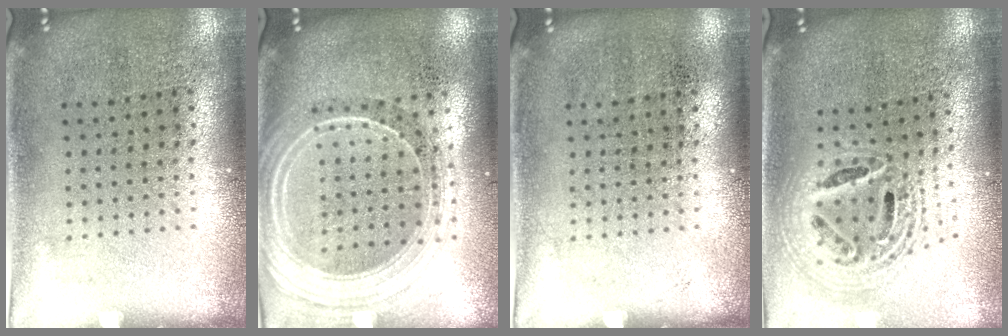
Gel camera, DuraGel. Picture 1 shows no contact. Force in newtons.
{"total": 2.3, "press": 2.0, "slide": 1.2}
{"total": 0.0}
{"total": 2.3, "press": 1.8, "slide": 1.4}